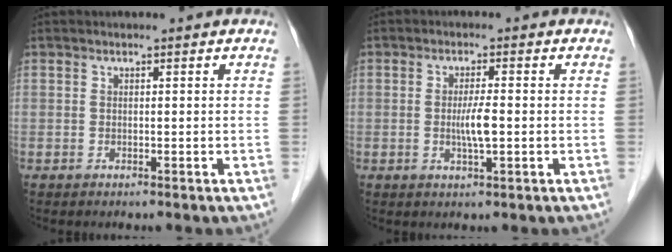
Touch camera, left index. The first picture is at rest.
{"total": 3.5, "force": [-0.4, 0.2, 3.4], "torque": [-0.069, -0.004, -0.007]}